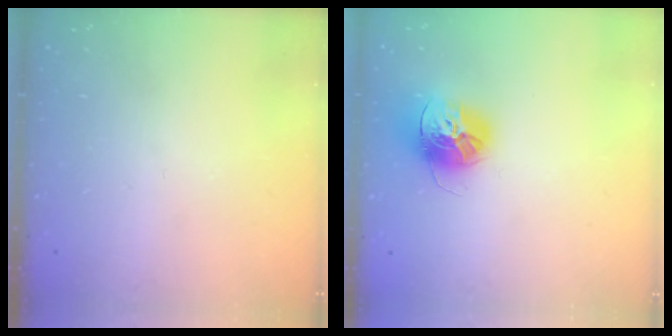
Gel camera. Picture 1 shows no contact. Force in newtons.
{"total": 14.6, "press": 14.5, "slide": 1.3}